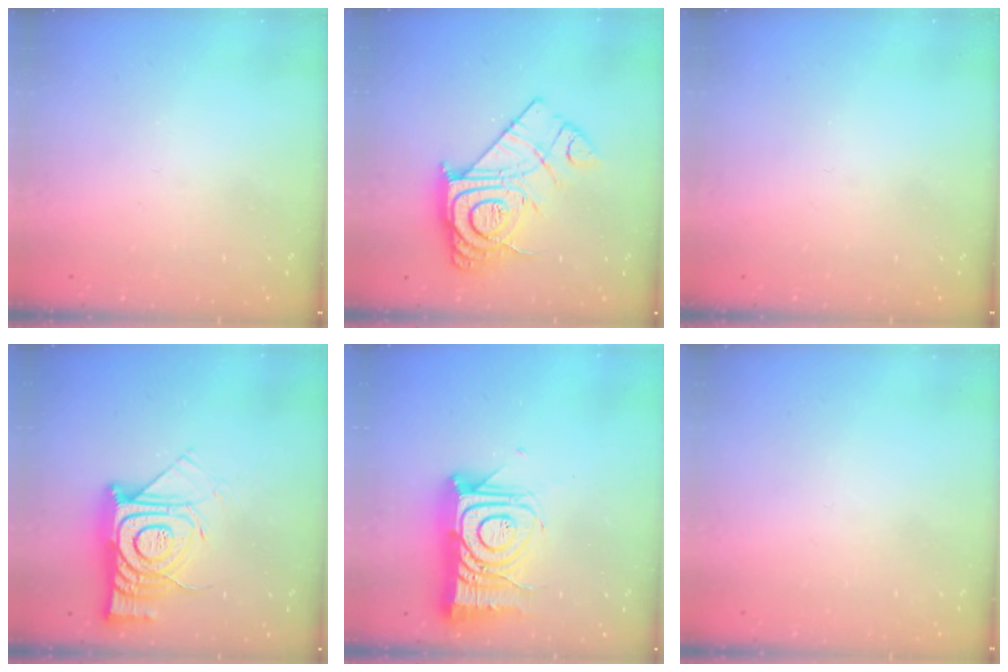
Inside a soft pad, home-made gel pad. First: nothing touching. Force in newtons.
{"total": 17.2, "press": 17.1, "slide": 1.3}
{"total": 0.0}
{"total": 16.7, "press": 16.6, "slide": 1.8}
{"total": 16.7, "press": 16.6, "slide": 1.4}
{"total": 1.5, "press": 1.5, "slide": 0.1}